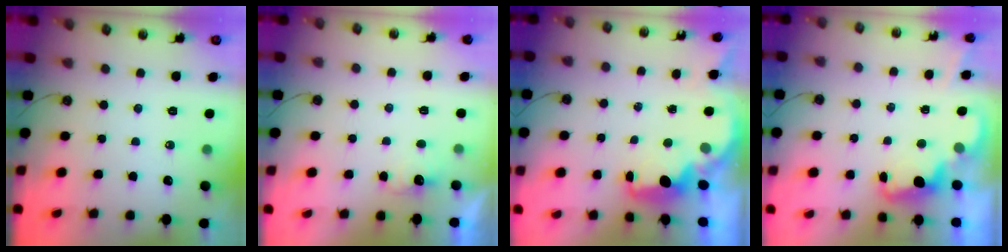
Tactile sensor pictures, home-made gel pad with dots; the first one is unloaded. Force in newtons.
{"total": 2.3, "press": 2.1, "slide": 0.9}
{"total": 3.8, "press": 3.7, "slide": 0.6}
{"total": 2.4, "press": 2.3, "slide": 0.6}